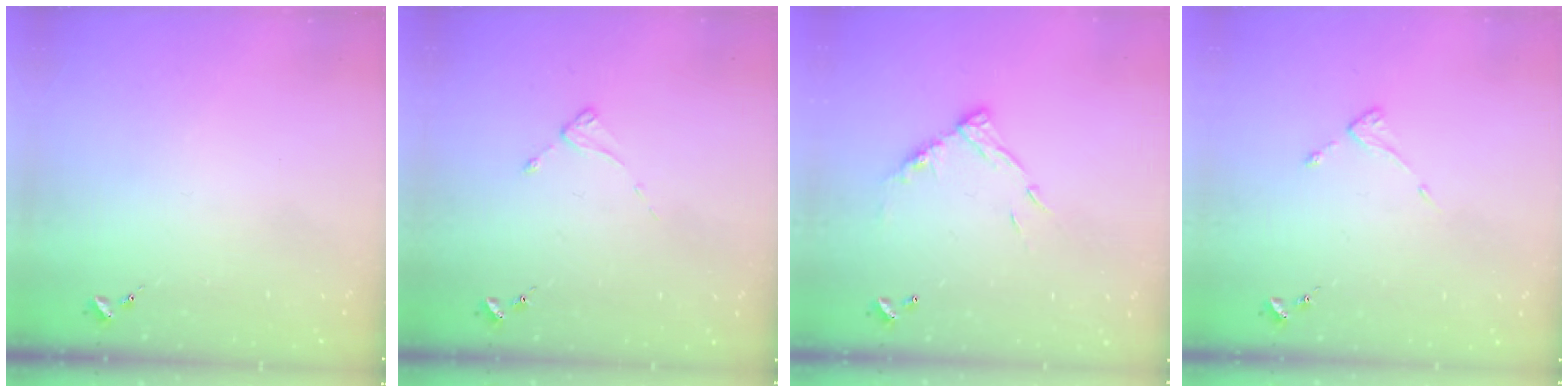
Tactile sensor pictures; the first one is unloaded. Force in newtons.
{"total": 2.4, "press": 2.4, "slide": 0.3}
{"total": 10.9, "press": 10.9, "slide": 0.8}
{"total": 2.6, "press": 2.6, "slide": 0.3}